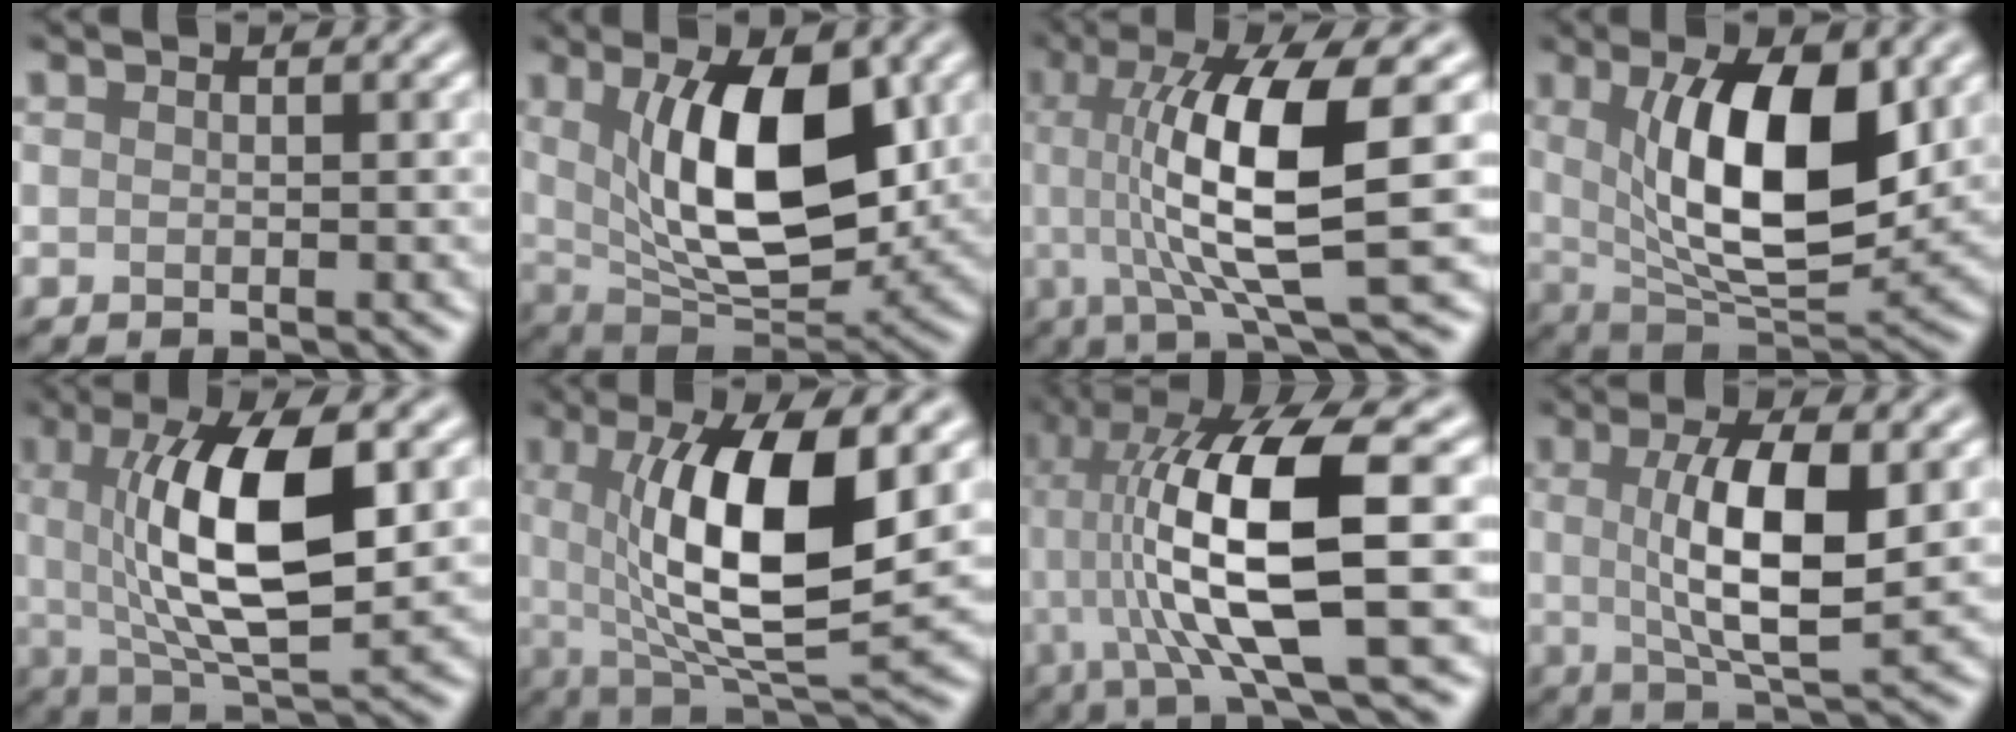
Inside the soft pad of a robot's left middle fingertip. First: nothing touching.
{"total": 10.4, "force": [2.2, 4.6, 9.1], "torque": [-0.145, -0.009, 0.041]}
{"total": 10.6, "force": [0.7, 2.5, 10.3], "torque": [-0.160, 0.000, 0.016]}
{"total": 10.6, "force": [2.3, 4.2, 9.5], "torque": [-0.153, -0.011, 0.042]}
{"total": 10.4, "force": [1.5, 3.4, 9.7], "torque": [-0.158, 0.001, 0.026]}
{"total": 11.8, "force": [1.7, 3.8, 11.0], "torque": [-0.177, -0.005, 0.032]}
{"total": 12.8, "force": [0.4, 2.9, 12.5], "torque": [-0.220, 0.008, 0.012]}
{"total": 7.8, "force": [0.8, 2.3, 7.4], "torque": [-0.129, -0.005, 0.016]}